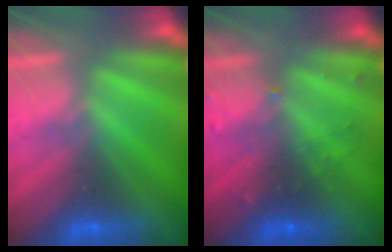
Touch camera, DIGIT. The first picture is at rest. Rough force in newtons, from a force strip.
{"total": 2.9}